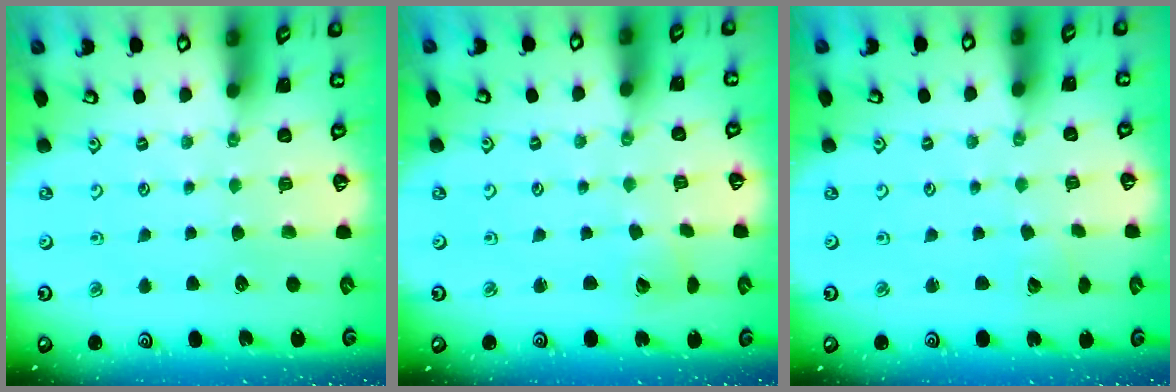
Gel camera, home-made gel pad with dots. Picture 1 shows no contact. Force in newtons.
{"total": 2.3, "press": 2.3, "slide": 0.3}
{"total": 2.8, "press": 2.8, "slide": 0.1}